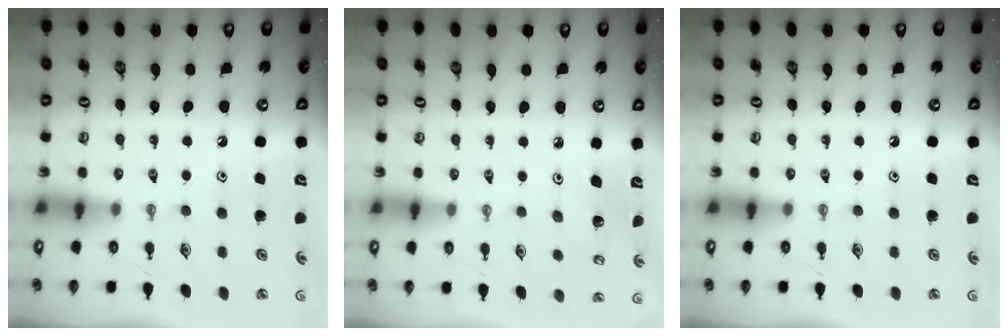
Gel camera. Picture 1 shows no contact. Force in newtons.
{"total": 3.0, "press": 2.6, "slide": 1.5}
{"total": 0.0}